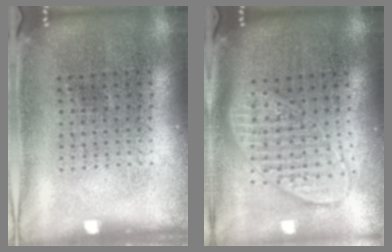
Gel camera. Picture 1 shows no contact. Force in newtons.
{"total": 1.8, "press": 1.5, "slide": 1.0}